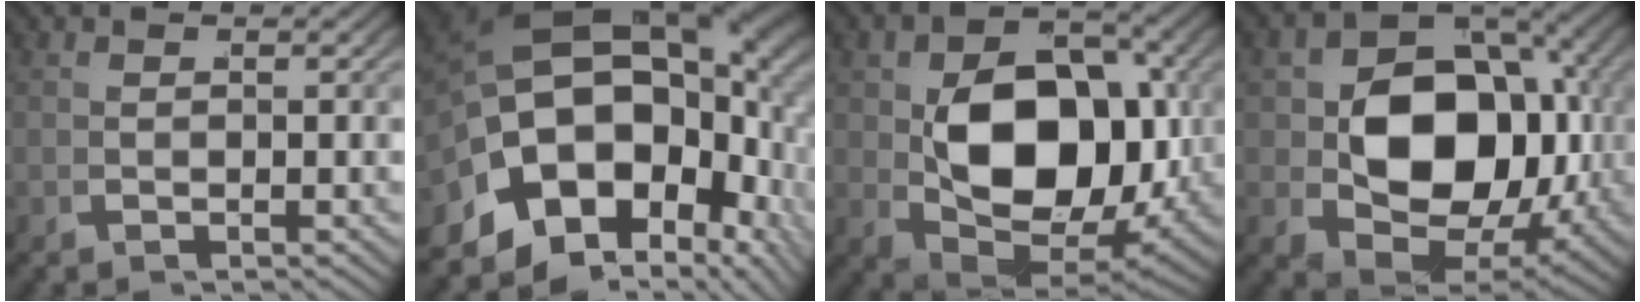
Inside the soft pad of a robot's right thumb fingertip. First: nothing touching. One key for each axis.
{"total": 24.1, "fx": 1.3, "fy": 16.4, "fz": 17.5, "tx": -0.314, "ty": -0.009, "tz": -0.003}
{"total": 14.5, "fx": -0.2, "fy": 9.2, "fz": 11.2, "tx": -0.208, "ty": -0.052, "tz": 0.014}
{"total": 14.7, "fx": -0.1, "fy": 10.1, "fz": 10.7, "tx": -0.198, "ty": -0.041, "tz": 0.006}